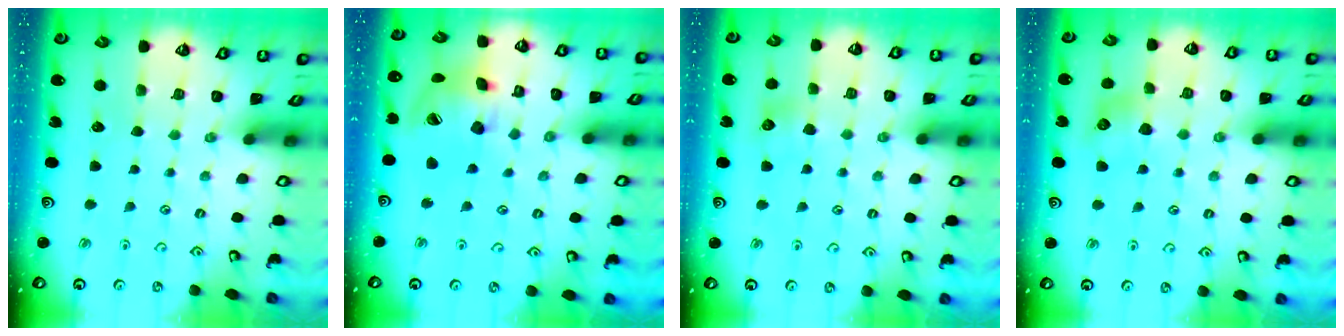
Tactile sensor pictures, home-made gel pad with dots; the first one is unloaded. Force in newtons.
{"total": 14.6, "press": 14.6, "slide": 0.6}
{"total": 5.7, "press": 5.6, "slide": 0.8}
{"total": 6.5, "press": 6.4, "slide": 0.6}